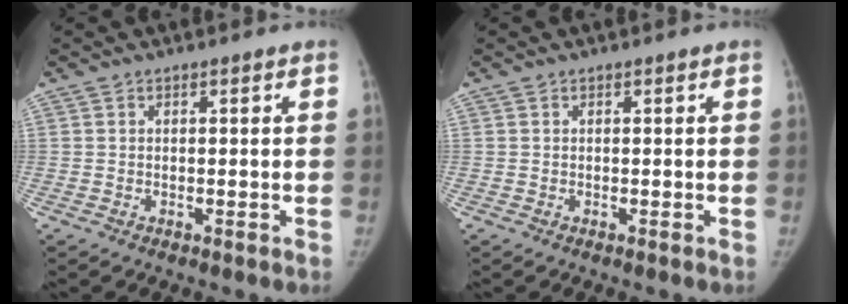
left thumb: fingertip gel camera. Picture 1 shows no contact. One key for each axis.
{"total": 0.0}